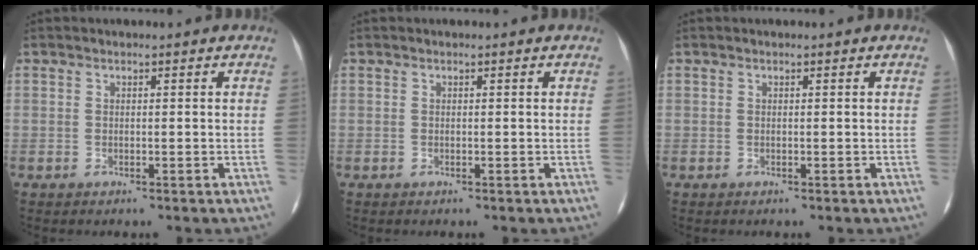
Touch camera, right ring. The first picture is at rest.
{"total": 0.0}
{"total": 0.0}